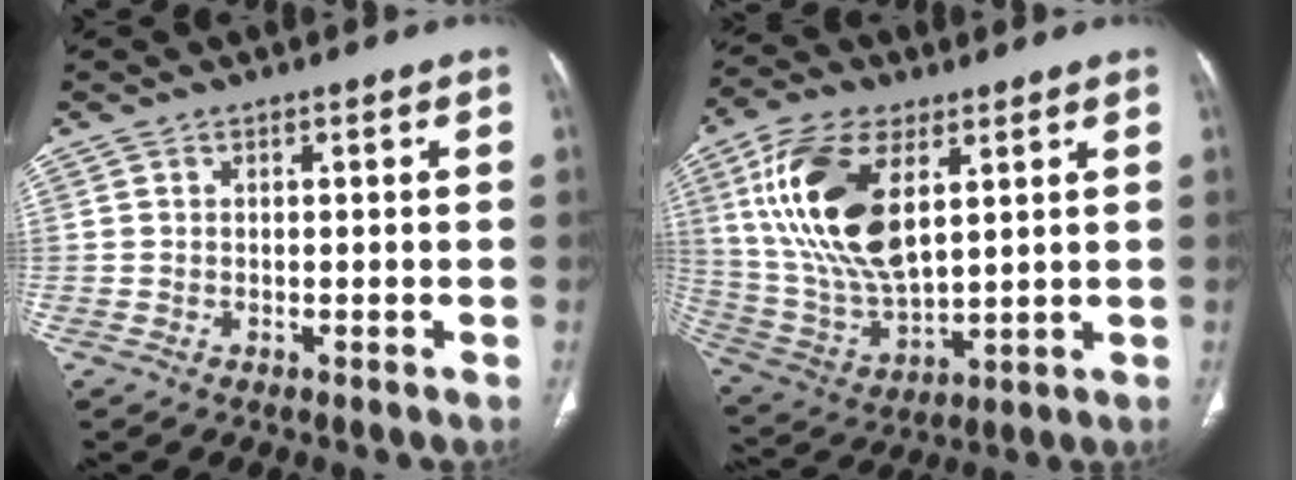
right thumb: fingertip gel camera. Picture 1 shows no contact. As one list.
[{"total": 19.6, "force": [5.8, 10.9, 15.3], "torque": [-0.280, -0.014, 0.114]}]